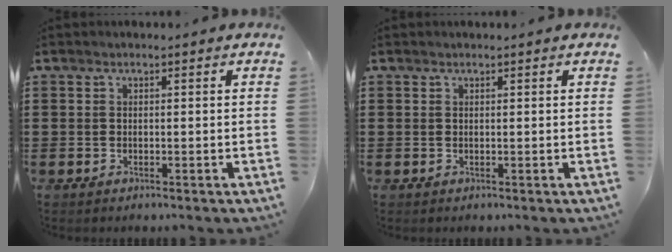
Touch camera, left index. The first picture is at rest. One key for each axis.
{"total": 0.0}